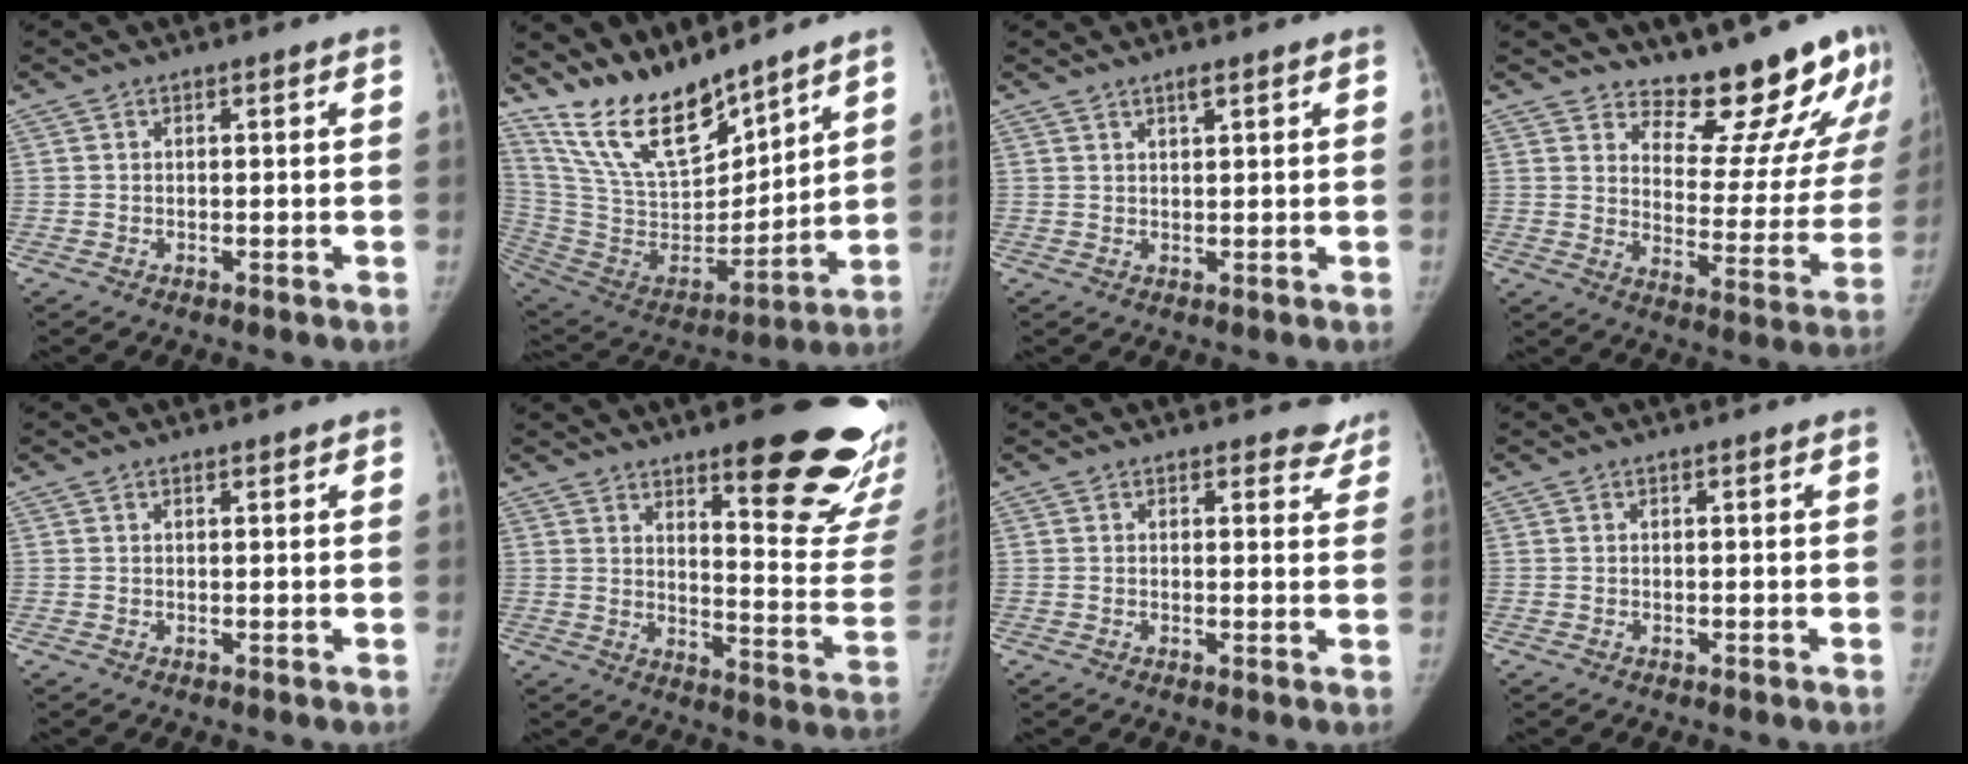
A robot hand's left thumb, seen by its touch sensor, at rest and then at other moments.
{"total": 19.2, "force": [16.0, 6.0, 8.6], "torque": [-0.119, -0.100, 0.311]}
{"total": 1.6, "force": [1.2, 0.3, 1.1], "torque": [-0.016, -0.006, 0.022]}
{"total": 18.6, "force": [16.8, 5.8, 5.6], "torque": [-0.008, -0.159, 0.211]}
{"total": 0.7, "force": [0.6, 0.3, 0.3], "torque": [-0.007, -0.003, 0.008]}
{"total": 23.2, "force": [14.5, 5.7, 17.2], "torque": [-0.182, -0.104, 0.192]}
{"total": 4.3, "force": [3.8, 2.0, 0.2], "torque": [0.036, -0.023, 0.024]}
{"total": 0.0}